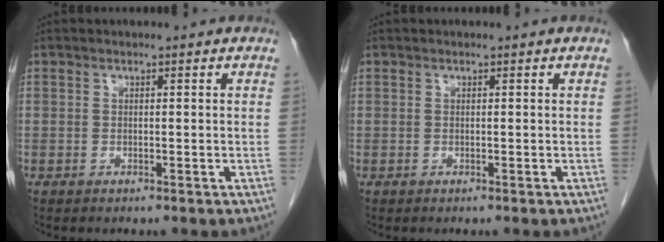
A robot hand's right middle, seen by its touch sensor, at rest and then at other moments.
{"total": 0.0}